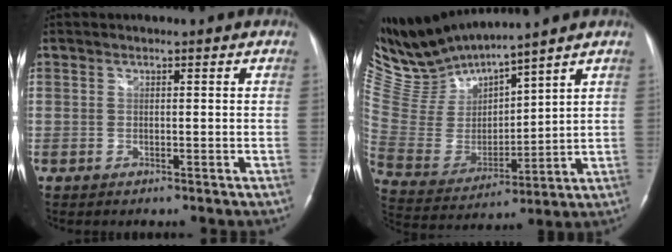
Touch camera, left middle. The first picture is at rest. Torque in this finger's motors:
{"motor_torque": [0.18, -0.63, -0.11, -0.01]}